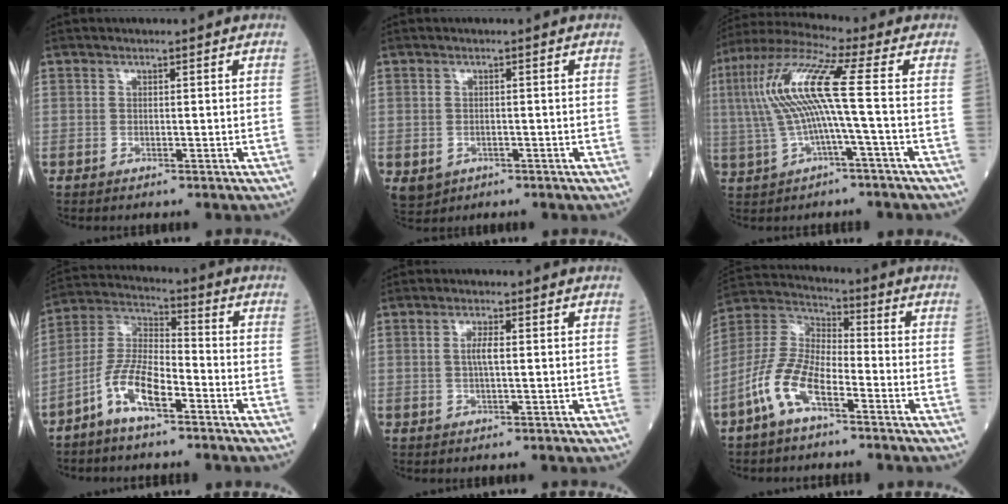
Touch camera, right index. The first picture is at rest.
{"total": 3.4, "force": [-1.5, 2.7, 1.4], "torque": [-0.022, -0.004, -0.013]}
{"total": 12.2, "force": [0.4, -0.2, 12.2], "torque": [-0.258, 0.027, 0.004]}
{"total": 9.4, "force": [-5.3, 2.6, 7.3], "torque": [-0.158, 0.006, -0.108]}
{"total": 2.4, "force": [0.2, 0.4, 2.3], "torque": [-0.047, 0.000, 0.003]}
{"total": 10.1, "force": [-5.5, 3.7, 7.7], "torque": [-0.185, 0.008, -0.113]}